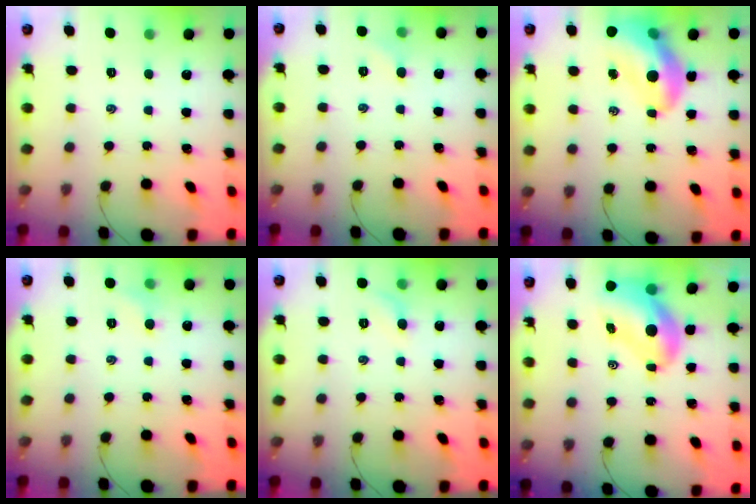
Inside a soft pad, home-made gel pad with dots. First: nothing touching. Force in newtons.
{"total": 3.8, "press": 3.6, "slide": 1.1}
{"total": 13.4, "press": 12.9, "slide": 3.8}
{"total": 5.0, "press": 4.8, "slide": 1.6}
{"total": 4.7, "press": 4.4, "slide": 1.6}
{"total": 10.0, "press": 9.6, "slide": 3.1}